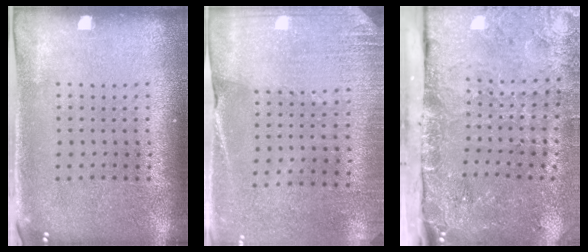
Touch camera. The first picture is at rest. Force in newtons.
{"total": 2.7, "press": 2.6, "slide": 0.9}
{"total": 4.8, "press": 3.6, "slide": 3.1}